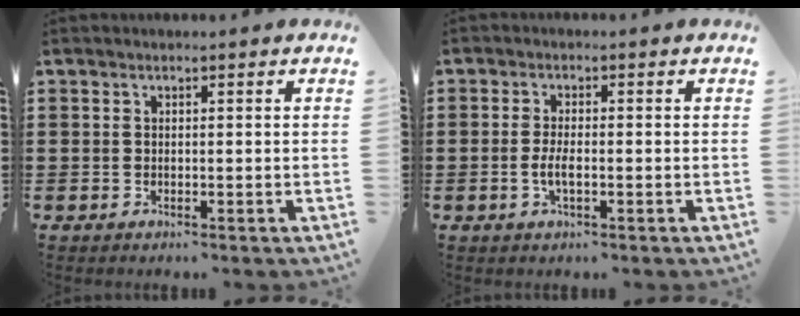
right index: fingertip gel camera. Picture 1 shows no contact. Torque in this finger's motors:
{"motor_torque": [1.11, 0.13, 0.34, 0.11]}